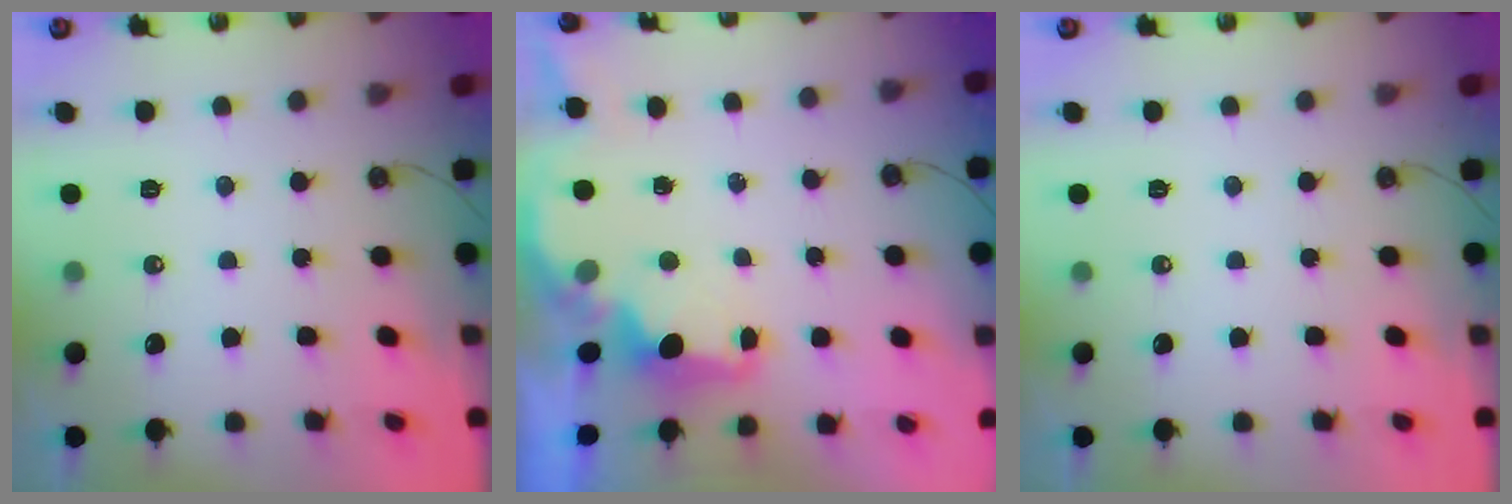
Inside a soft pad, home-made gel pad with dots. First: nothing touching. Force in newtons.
{"total": 3.0, "press": 2.9, "slide": 0.5}
{"total": 0.0}